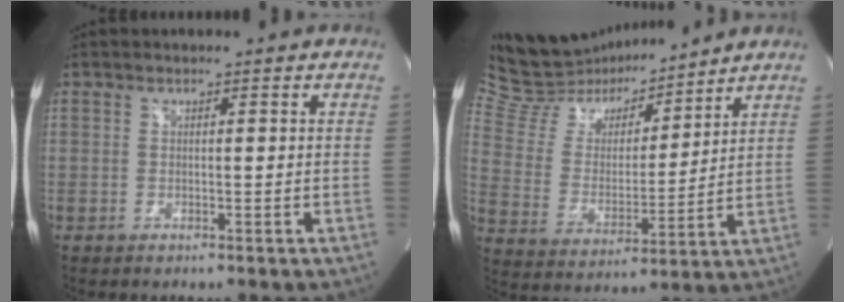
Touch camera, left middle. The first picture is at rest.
{"total": 16.6, "force": [15.7, 3.8, 4.0], "torque": [-0.077, 0.002, 0.277]}